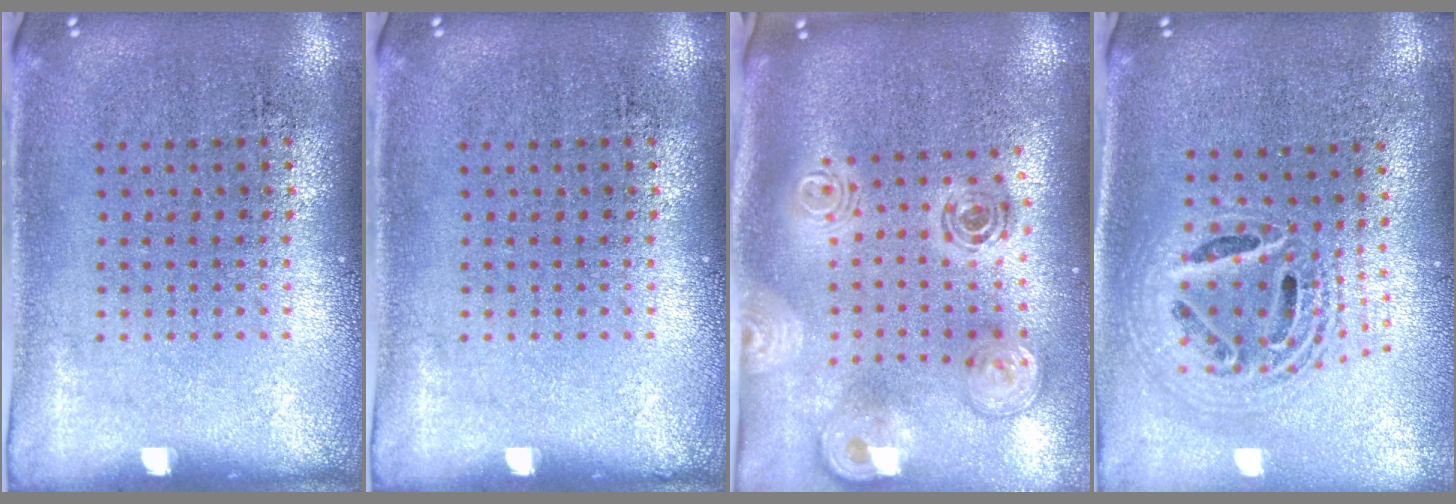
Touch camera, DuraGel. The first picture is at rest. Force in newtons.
{"total": 0.0}
{"total": 2.0, "press": 1.7, "slide": 1.1}
{"total": 2.2, "press": 1.6, "slide": 1.5}